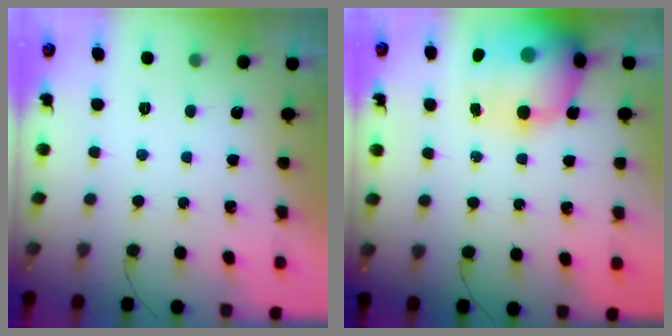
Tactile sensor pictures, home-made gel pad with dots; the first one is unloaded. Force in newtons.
{"total": 20.7, "press": 20.1, "slide": 5.1}